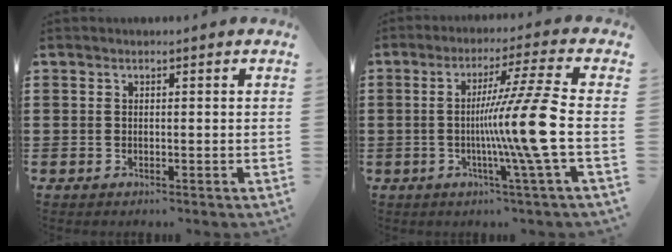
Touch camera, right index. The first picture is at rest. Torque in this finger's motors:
{"motor_torque": [1.89, -0.24, 0.39, 0.21]}